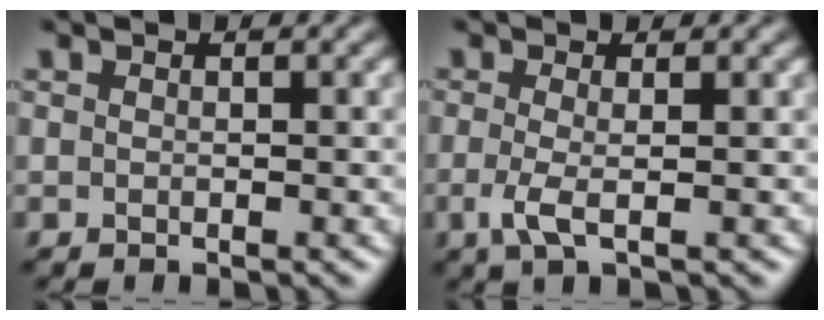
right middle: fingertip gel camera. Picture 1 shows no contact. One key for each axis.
{"total": 2.3, "fx": -0.5, "fy": 0.5, "fz": 2.2, "tx": -0.052, "ty": -0.007, "tz": -0.014}